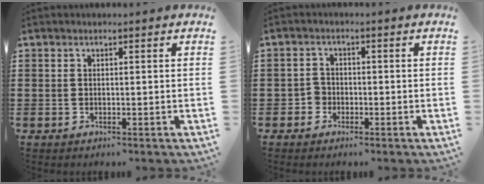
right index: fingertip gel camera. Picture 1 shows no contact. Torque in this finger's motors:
{"motor_torque": [0.30, 0.12, 0.09, 0.00]}